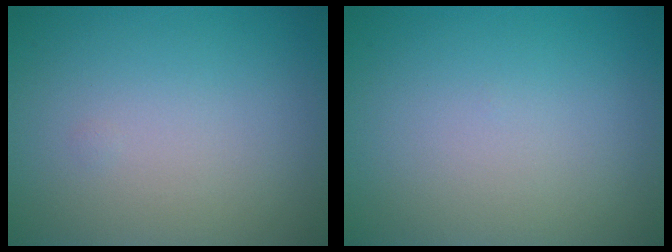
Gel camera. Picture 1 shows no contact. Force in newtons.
{"total": 0.0}